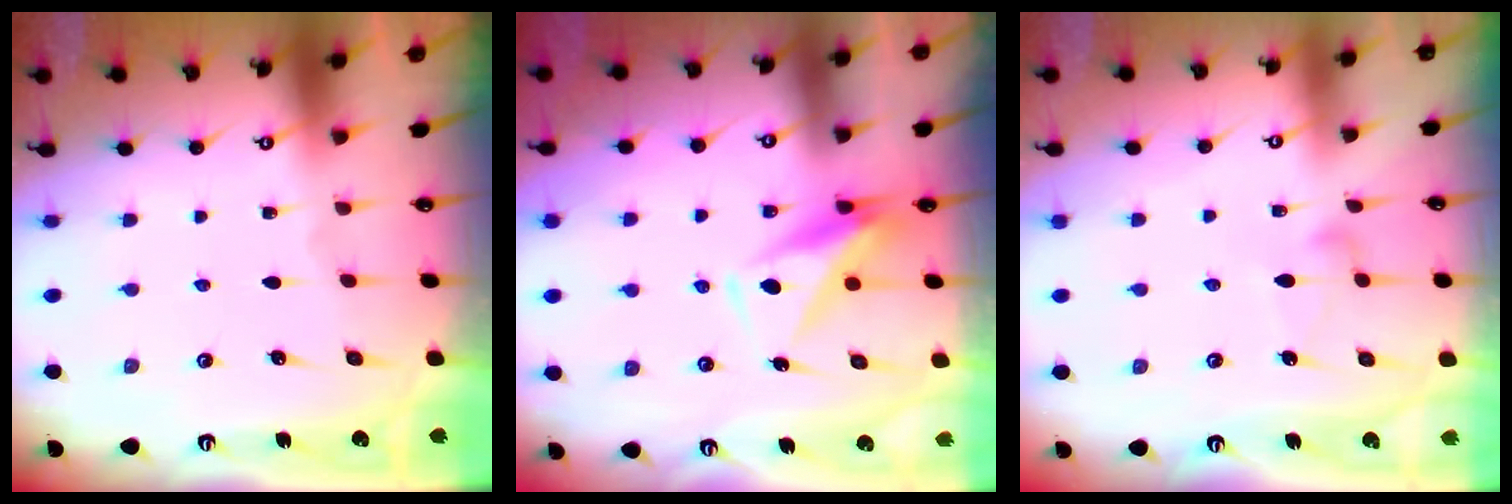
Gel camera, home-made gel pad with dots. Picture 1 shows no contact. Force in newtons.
{"total": 9.3, "press": 9.2, "slide": 1.6}
{"total": 6.0, "press": 6.0, "slide": 0.4}